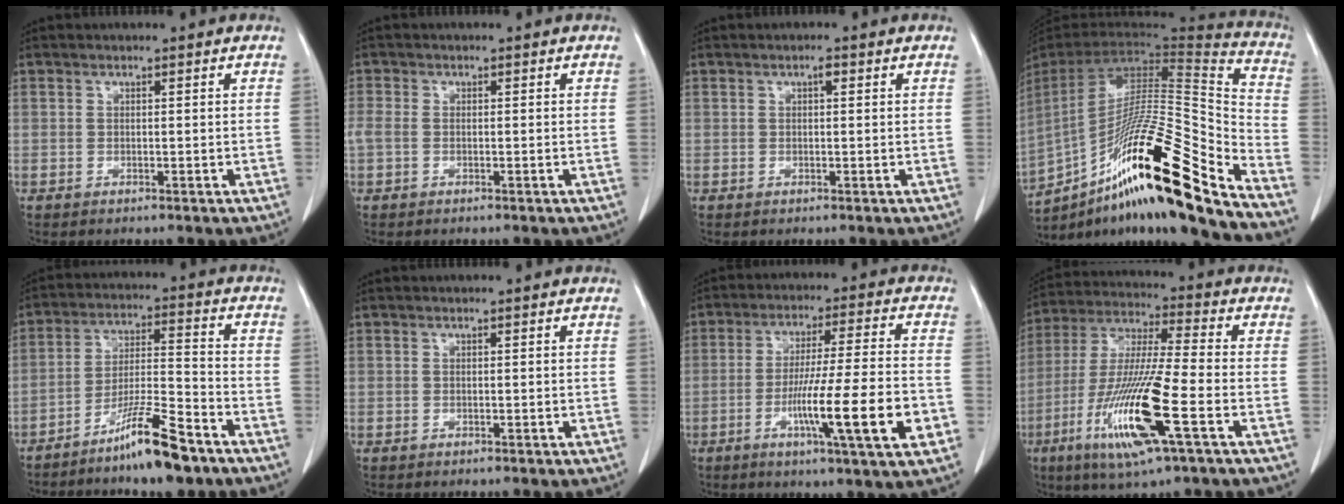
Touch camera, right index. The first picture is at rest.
{"total": 2.4, "force": [-0.5, 1.6, 1.8], "torque": [-0.056, 0.010, -0.007]}
{"total": 0.9, "force": [0.3, 0.3, 0.8], "torque": [-0.015, 0.003, 0.004]}
{"total": 30.0, "force": [-18.7, 2.3, 23.3], "torque": [-0.374, -0.017, -0.320]}
{"total": 10.6, "force": [-7.6, 0.6, 7.3], "torque": [-0.134, -0.012, -0.136]}
{"total": 0.0}
{"total": 14.8, "force": [-4.8, -0.1, 14.0], "torque": [-0.235, -0.014, -0.078]}
{"total": 16.7, "force": [-6.2, 0.7, 15.5], "torque": [-0.319, -0.021, -0.116]}